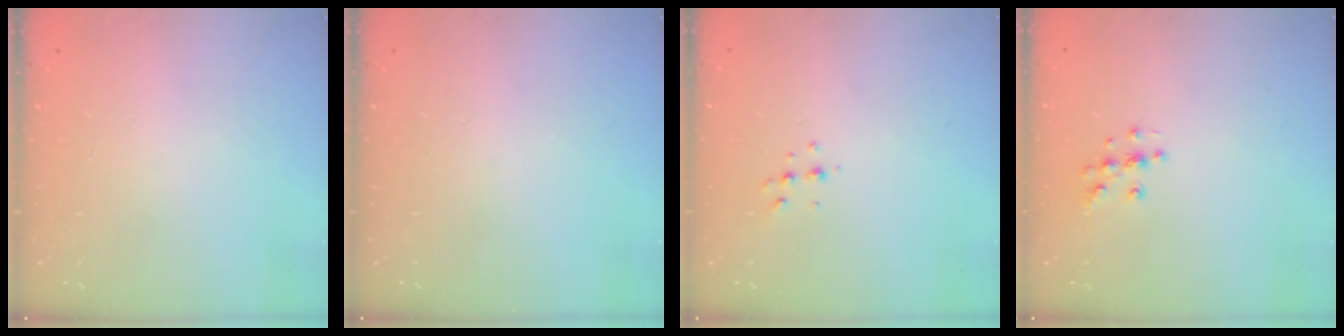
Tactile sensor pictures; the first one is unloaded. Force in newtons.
{"total": 0.0}
{"total": 4.3, "press": 4.2, "slide": 0.6}
{"total": 5.0, "press": 4.7, "slide": 1.6}